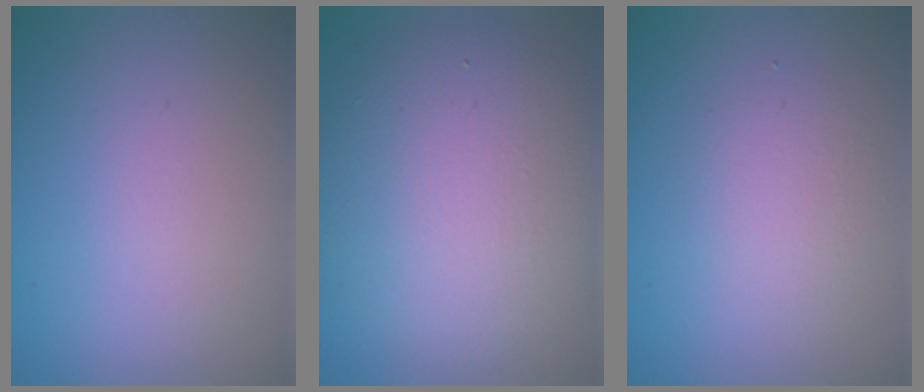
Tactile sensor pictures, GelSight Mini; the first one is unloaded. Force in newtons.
{"total": 10.2, "press": 10.2, "slide": 0.7}
{"total": 2.0, "press": 2.0, "slide": 0.1}